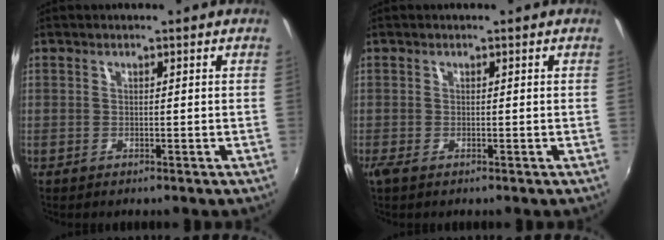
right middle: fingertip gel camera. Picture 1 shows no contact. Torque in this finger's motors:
{"motor_torque": [0.57, -0.57, 0.08, 0.03]}